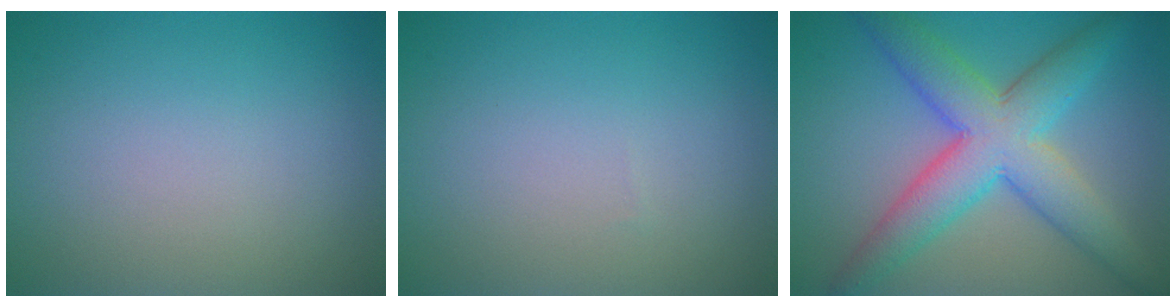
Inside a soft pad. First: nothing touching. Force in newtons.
{"total": 0.0}
{"total": 8.2, "press": 8.2, "slide": 0.2}